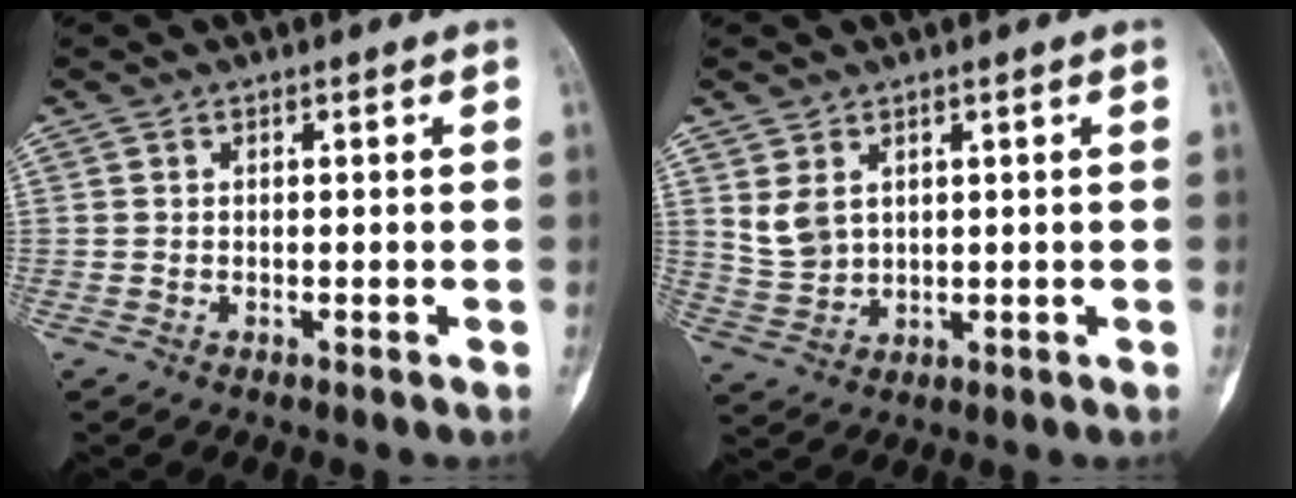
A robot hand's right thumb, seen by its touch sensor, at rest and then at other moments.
{"total": 4.9, "force": [2.1, 3.3, 2.9], "torque": [-0.052, -0.011, 0.055]}